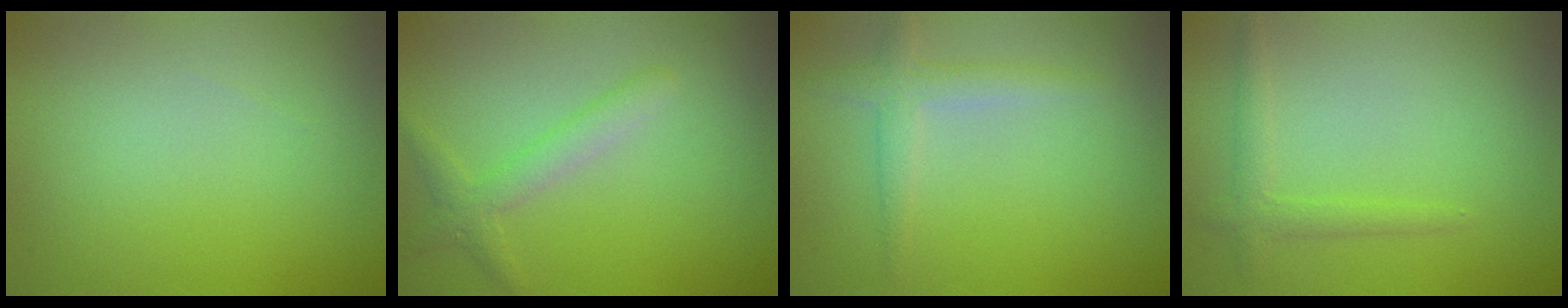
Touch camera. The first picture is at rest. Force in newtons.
{"total": 2.3, "press": 2.3, "slide": 0.1}
{"total": 2.1, "press": 2.1, "slide": 0.1}
{"total": 1.6, "press": 1.6, "slide": 0.1}